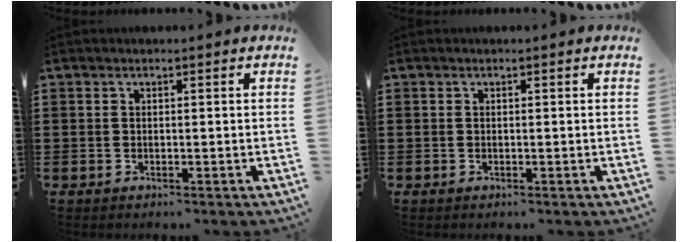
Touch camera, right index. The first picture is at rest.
{"total": 0.0}